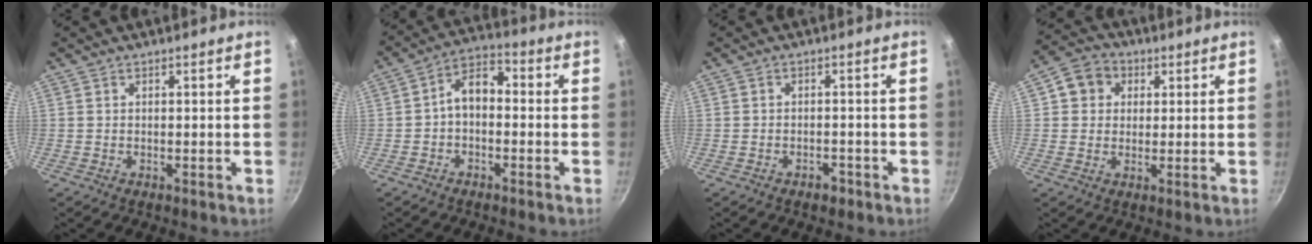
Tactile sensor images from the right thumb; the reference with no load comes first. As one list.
[{"total": 6.8, "force": [-1.0, 4.5, 5.1], "torque": [-0.069, 0.035, -0.030]}, {"total": 2.1, "force": [-1.4, 1.3, 0.9], "torque": [-0.007, 0.019, -0.014]}, {"total": 7.1, "force": [2.1, 6.2, 2.9], "torque": [-0.016, 0.010, 0.022]}]